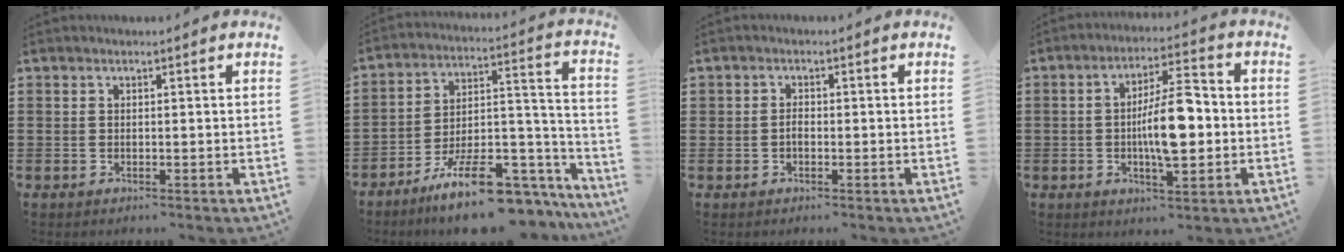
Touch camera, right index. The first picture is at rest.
{"total": 13.1, "force": [-9.8, 4.4, 7.4], "torque": [-0.108, 0.049, -0.168]}
{"total": 1.2, "force": [-0.5, 0.8, 0.8], "torque": [-0.017, -0.001, -0.009]}
{"total": 9.8, "force": [-1.0, 3.3, 9.1], "torque": [-0.164, 0.001, -0.021]}